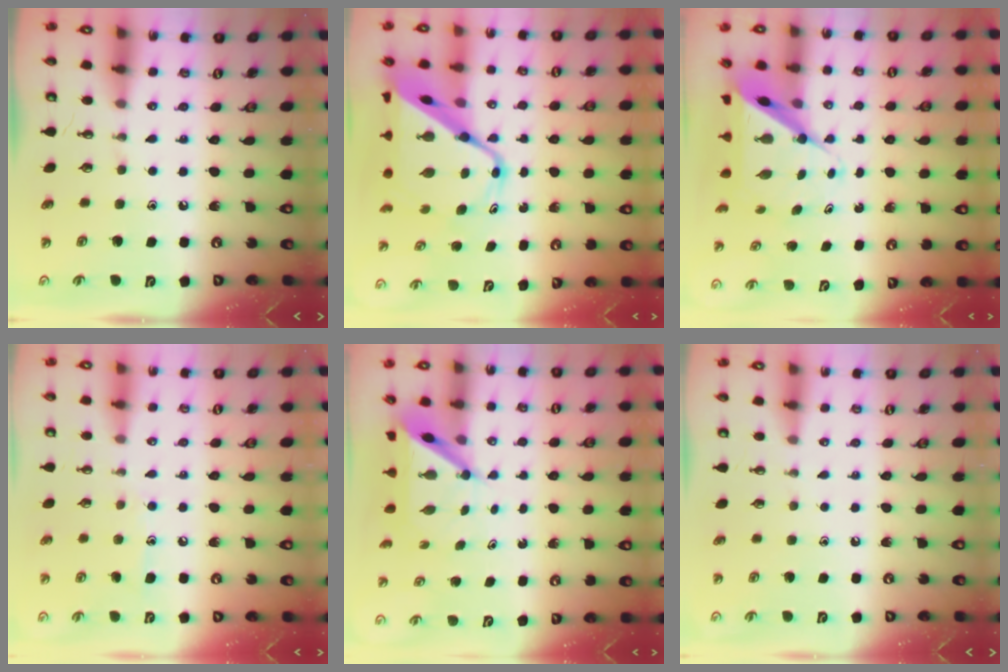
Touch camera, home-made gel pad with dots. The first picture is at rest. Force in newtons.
{"total": 16.2, "press": 16.1, "slide": 1.2}
{"total": 10.0, "press": 9.9, "slide": 0.9}
{"total": 5.9, "press": 5.8, "slide": 0.7}
{"total": 6.3, "press": 6.3, "slide": 0.6}
{"total": 0.0}